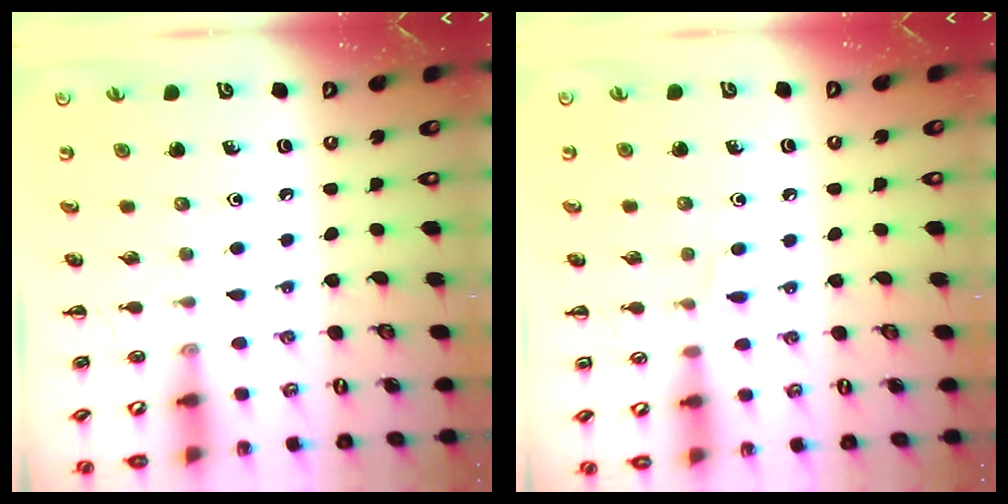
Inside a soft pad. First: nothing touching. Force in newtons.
{"total": 3.8, "press": 3.5, "slide": 1.4}